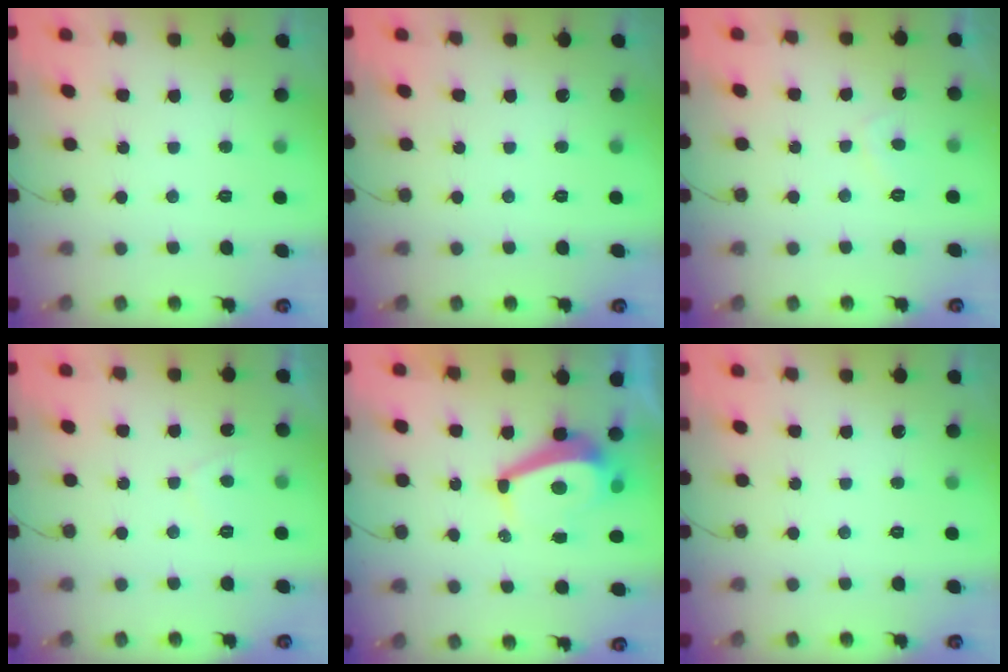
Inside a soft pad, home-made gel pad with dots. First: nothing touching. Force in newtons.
{"total": 0.0}
{"total": 2.7, "press": 2.5, "slide": 0.9}
{"total": 1.8, "press": 1.7, "slide": 0.6}
{"total": 6.8, "press": 6.8, "slide": 0.9}
{"total": 0.0}